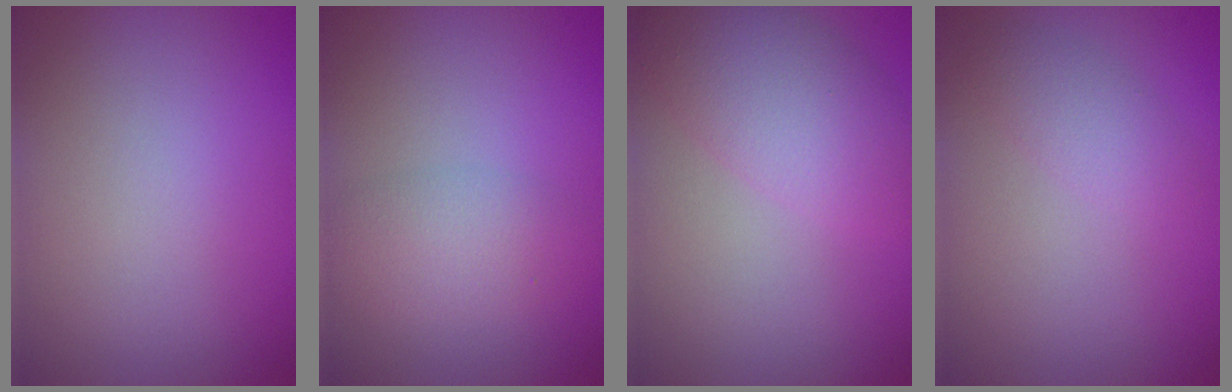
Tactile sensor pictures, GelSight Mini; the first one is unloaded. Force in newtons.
{"total": 2.8, "press": 2.8, "slide": 0.1}
{"total": 4.7, "press": 4.7, "slide": 0.1}
{"total": 1.7, "press": 1.7, "slide": 0.0}